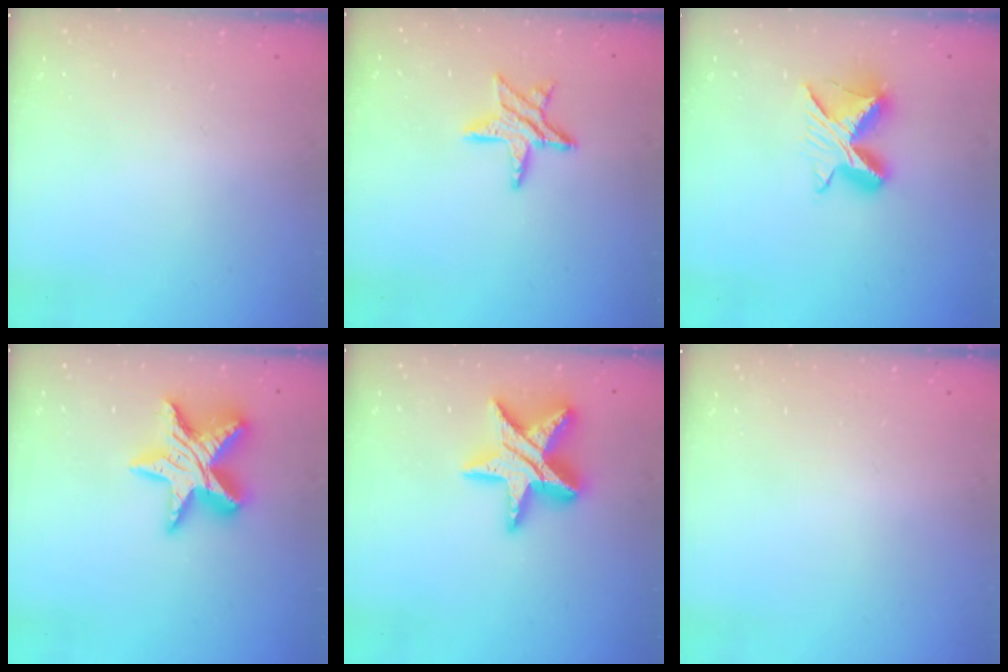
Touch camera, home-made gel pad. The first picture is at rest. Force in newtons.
{"total": 10.5, "press": 10.4, "slide": 0.8}
{"total": 9.2, "press": 9.2, "slide": 0.0}
{"total": 16.5, "press": 16.5, "slide": 1.2}
{"total": 18.3, "press": 18.3, "slide": 1.5}
{"total": 0.0}